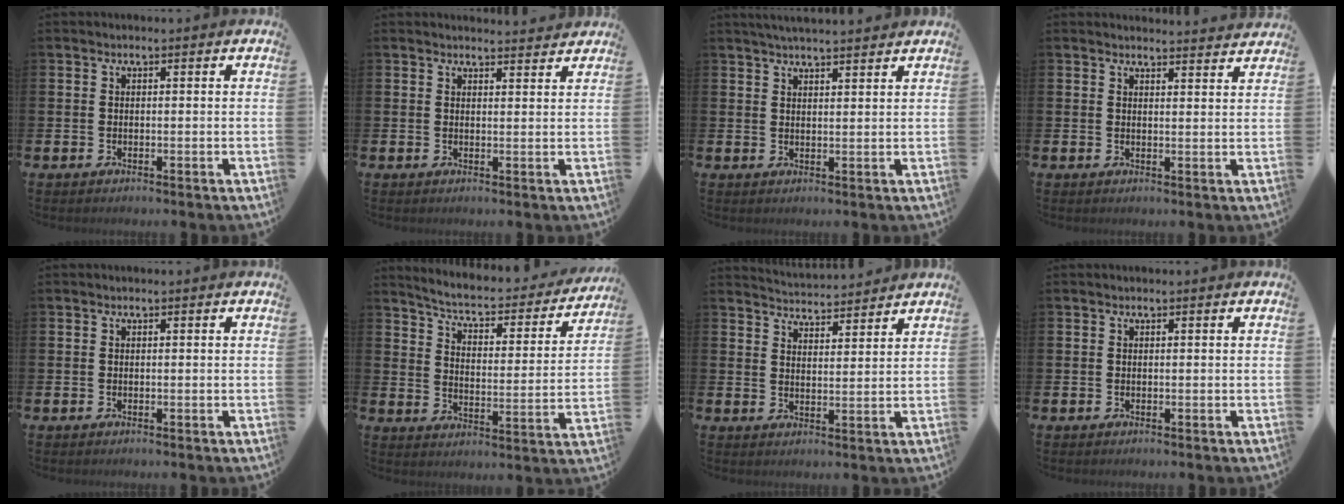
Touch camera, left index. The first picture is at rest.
{"total": 2.1, "force": [2.1, 0.2, 0.0], "torque": [0.005, -0.014, 0.037]}
{"total": 3.2, "force": [3.2, 0.0, 0.7], "torque": [-0.020, -0.008, 0.058]}
{"total": 2.7, "force": [2.7, 0.0, -0.2], "torque": [0.009, -0.020, 0.046]}
{"total": 0.0}
{"total": 5.3, "force": [4.8, 1.2, 1.9], "torque": [-0.058, -0.042, 0.072]}
{"total": 4.3, "force": [4.3, 0.1, -0.3], "torque": [-0.007, -0.030, 0.077]}
{"total": 0.0}